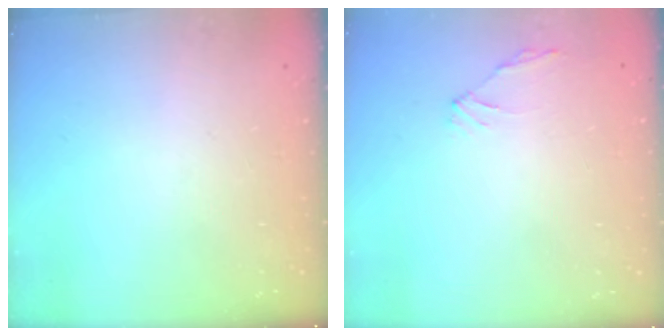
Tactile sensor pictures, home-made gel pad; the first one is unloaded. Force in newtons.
{"total": 0.7, "press": 0.3, "slide": 0.6}